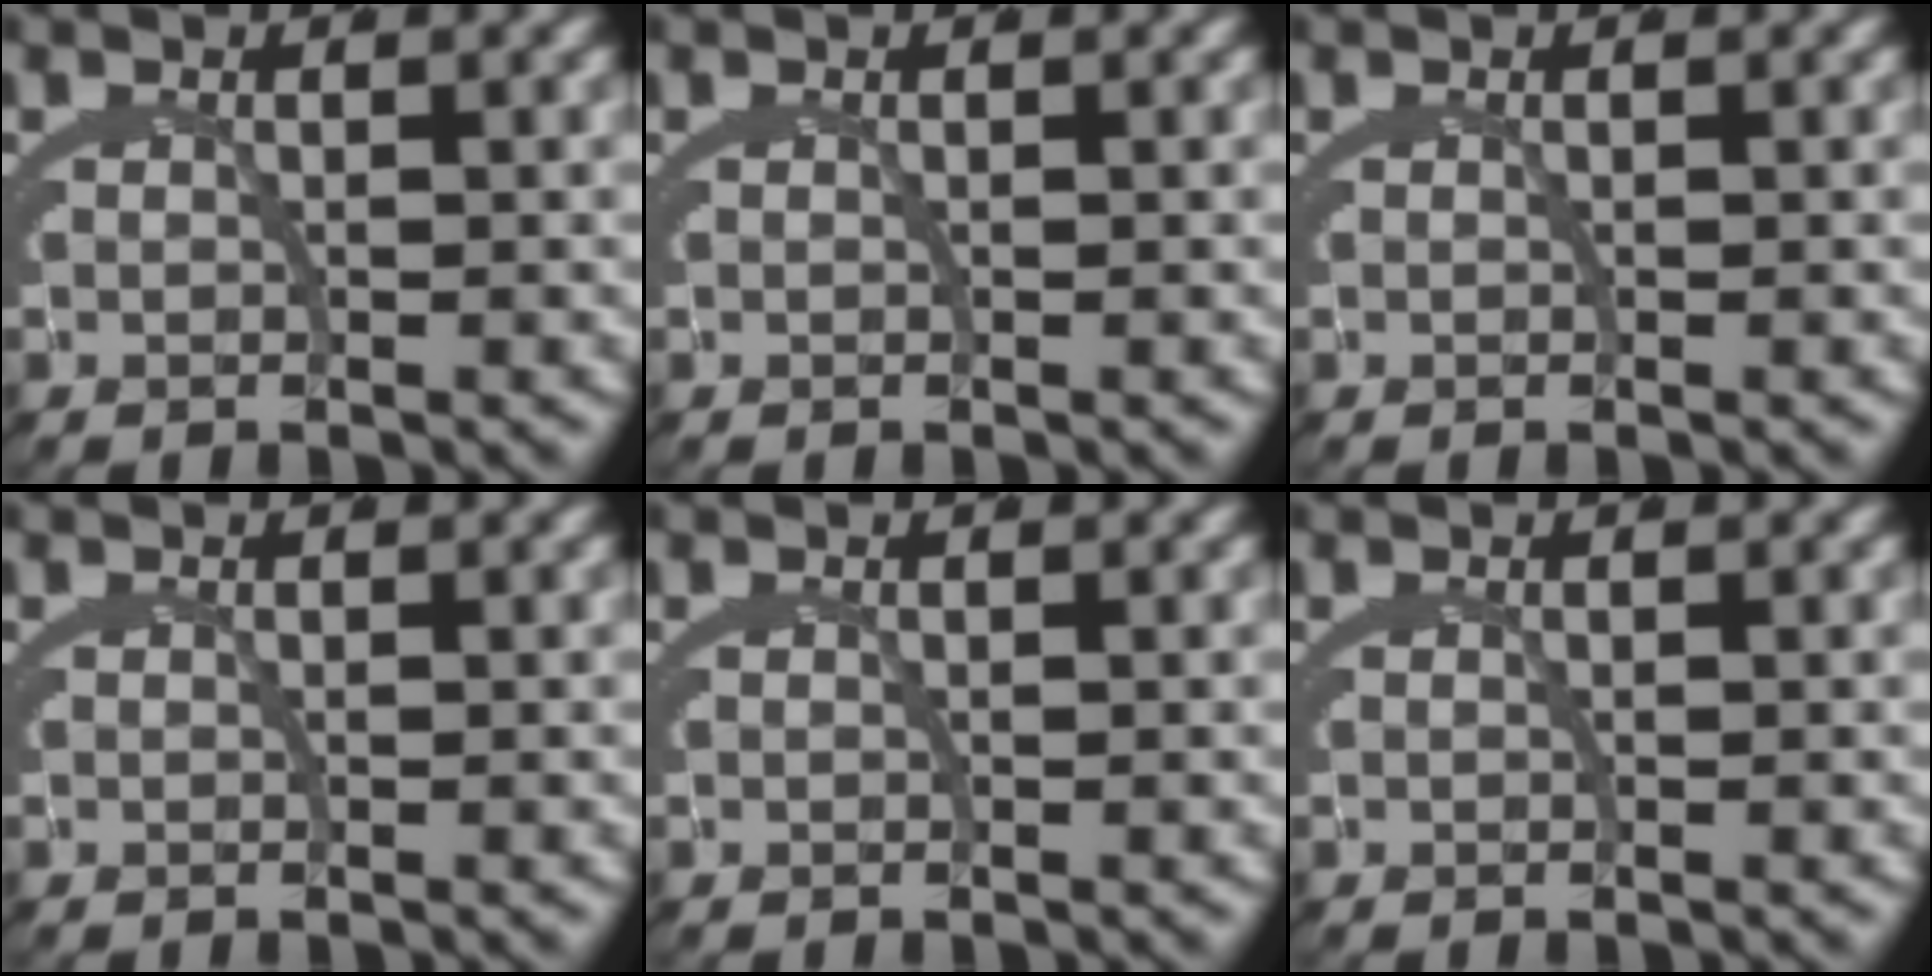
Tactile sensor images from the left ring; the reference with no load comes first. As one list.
[{"total": 0.0}, {"total": 0.0}, {"total": 0.0}, {"total": 0.0}, {"total": 0.0}]